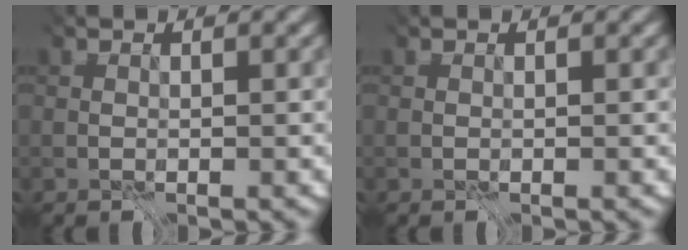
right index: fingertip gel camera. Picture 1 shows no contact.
{"total": 0.0}